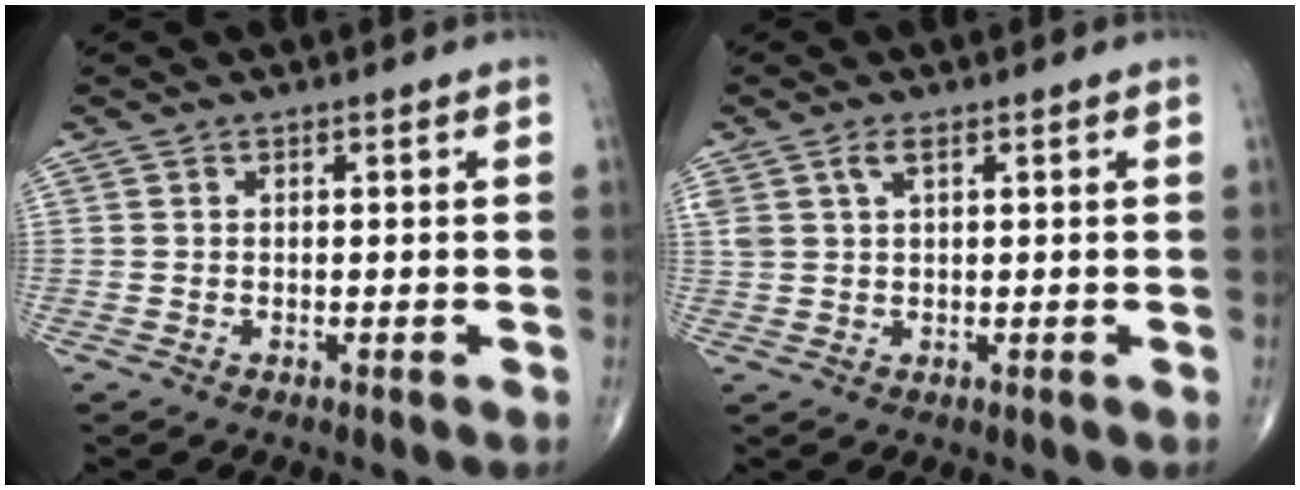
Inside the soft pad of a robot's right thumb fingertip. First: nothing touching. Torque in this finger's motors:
{"motor_torque": [0.39, 0.52, 0.57, 0.26, 0.00]}